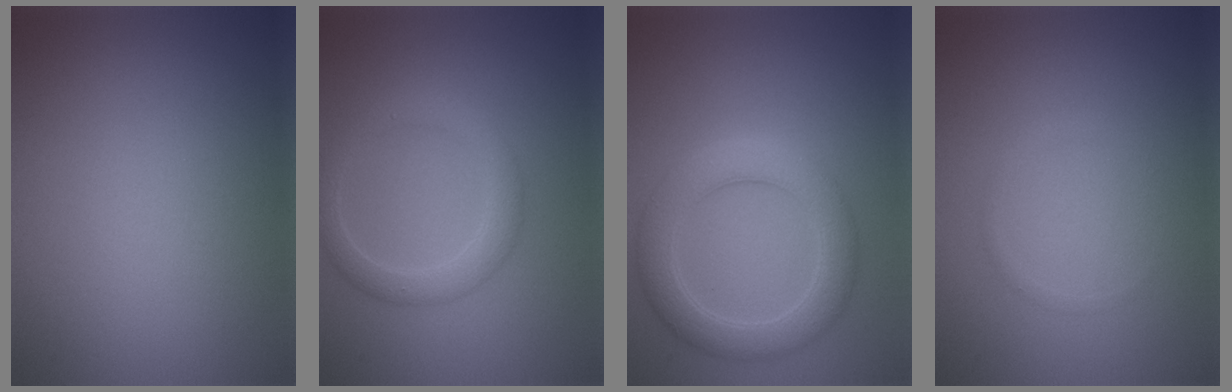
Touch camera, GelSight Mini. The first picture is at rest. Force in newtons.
{"total": 2.8, "press": 2.8, "slide": 0.0}
{"total": 4.6, "press": 4.6, "slide": 0.1}
{"total": 0.5, "press": 0.5, "slide": 0.0}